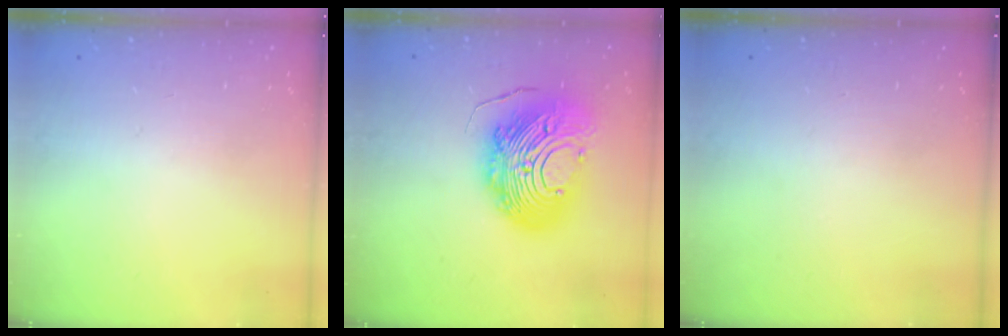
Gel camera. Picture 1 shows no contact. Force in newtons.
{"total": 20.9, "press": 20.8, "slide": 2.0}
{"total": 0.0}